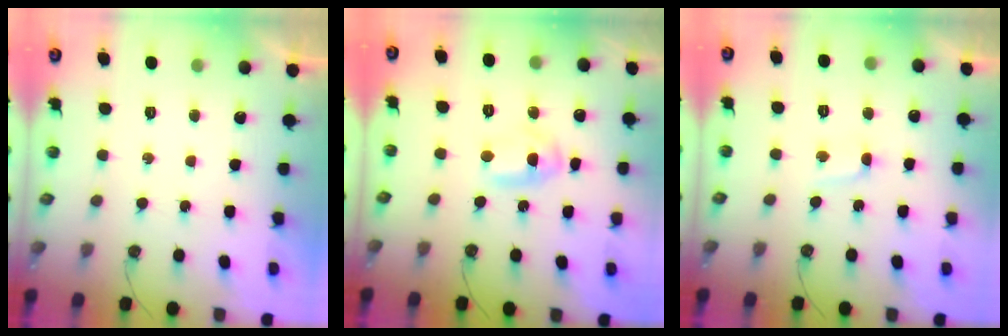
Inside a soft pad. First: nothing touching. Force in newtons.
{"total": 14.7, "press": 3.9, "slide": 14.2}
{"total": 1.6, "press": 1.5, "slide": 0.2}